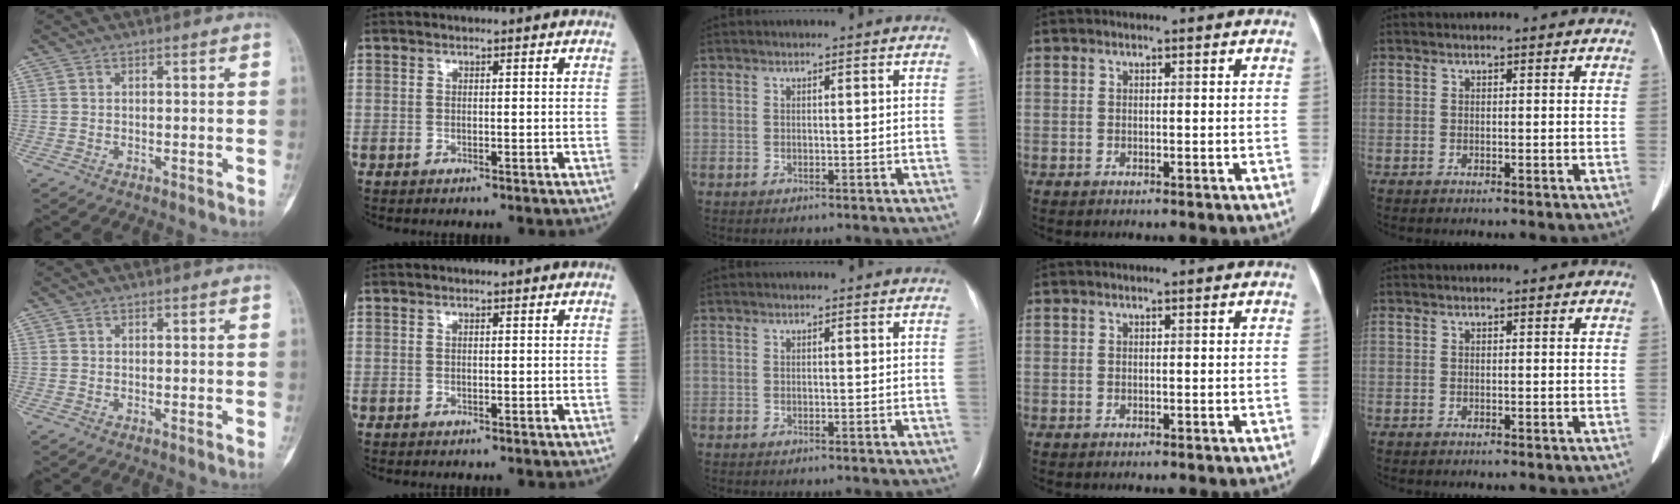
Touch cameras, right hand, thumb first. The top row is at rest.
{}